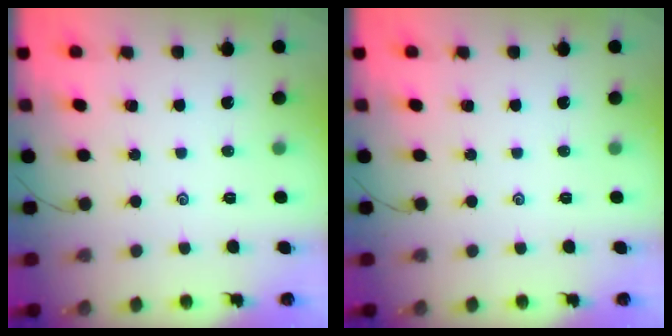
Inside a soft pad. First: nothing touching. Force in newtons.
{"total": 0.0}